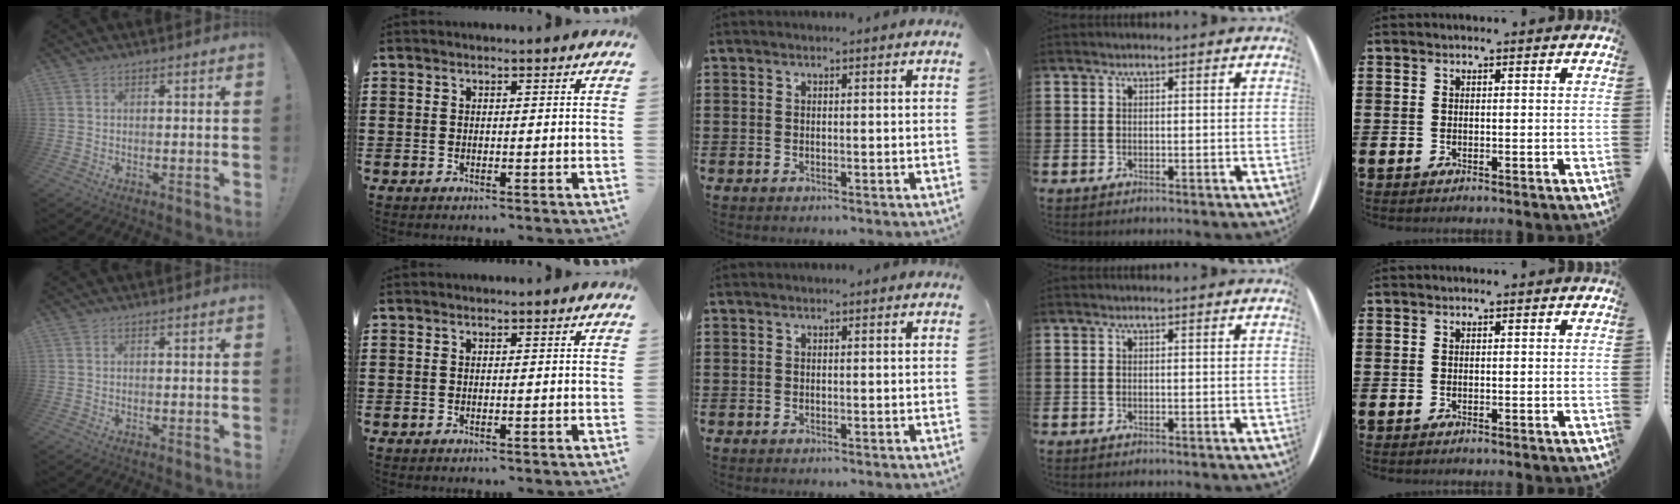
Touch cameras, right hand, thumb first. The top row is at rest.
{}